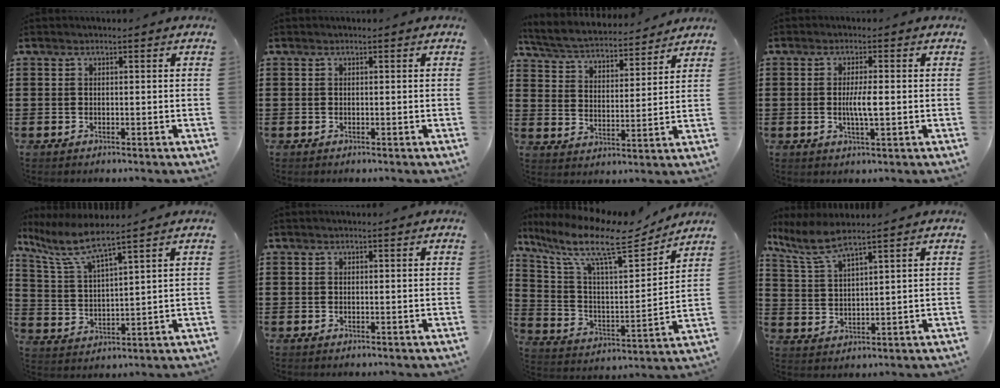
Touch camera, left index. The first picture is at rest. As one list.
[{"total": 0.0}, {"total": 4.5, "force": [4.4, 0.4, 1.1], "torque": [-0.045, -0.031, 0.070]}, {"total": 3.8, "force": [-0.1, 0.6, 3.7], "torque": [-0.076, -0.005, -0.006]}, {"total": 6.6, "force": [5.2, 0.5, 4.0], "torque": [-0.102, -0.024, 0.086]}, {"total": 0.0}, {"total": 13.7, "force": [10.1, 2.9, 8.8], "torque": [-0.199, -0.057, 0.167]}, {"total": 5.4, "force": [4.4, 0.4, 3.0], "torque": [-0.076, -0.016, 0.078]}]